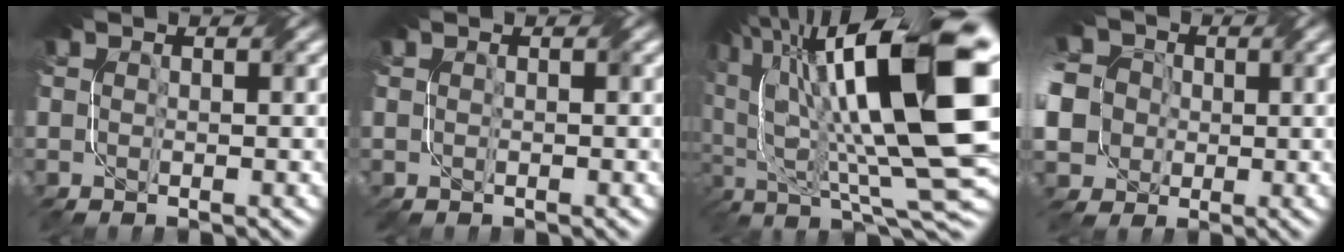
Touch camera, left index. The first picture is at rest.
{"total": 0.0}
{"total": 18.2, "force": [4.1, 5.7, 16.8], "torque": [-0.276, 0.020, 0.076]}
{"total": 10.8, "force": [-1.0, 9.6, 4.8], "torque": [-0.117, -0.002, -0.050]}